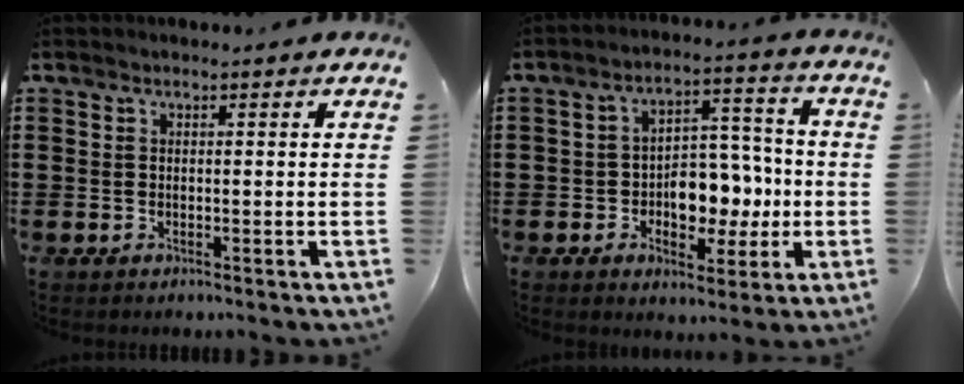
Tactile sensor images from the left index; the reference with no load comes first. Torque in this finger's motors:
{"motor_torque": [1.58, 0.56, 0.57, 0.14]}